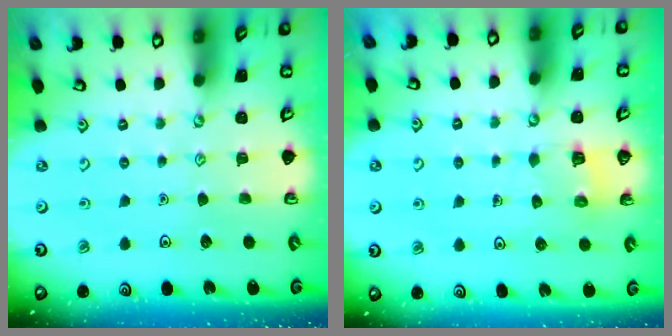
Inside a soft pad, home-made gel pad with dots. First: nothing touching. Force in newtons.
{"total": 2.5, "press": 2.5, "slide": 0.1}